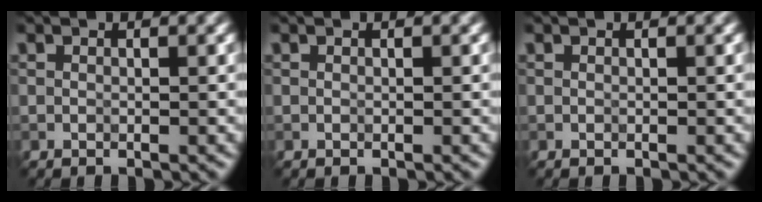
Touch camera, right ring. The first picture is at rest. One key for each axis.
{"total": 0.0}
{"total": 0.0}